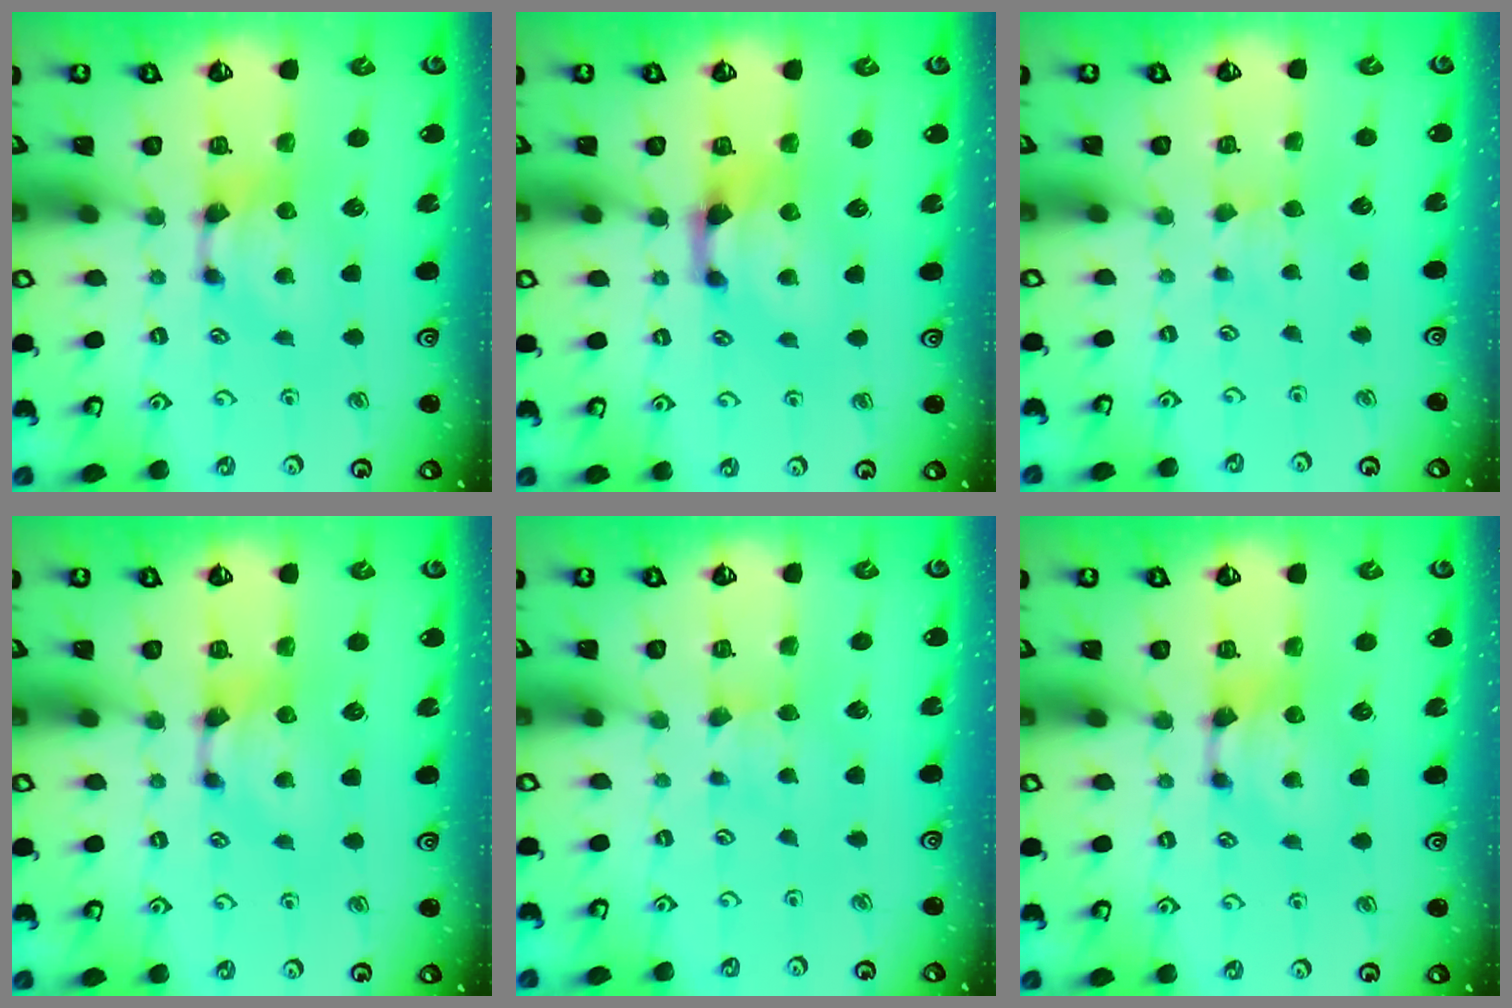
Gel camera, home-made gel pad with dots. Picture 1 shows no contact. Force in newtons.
{"total": 1.5, "press": 0.7, "slide": 1.3}
{"total": 1.6, "press": 1.5, "slide": 0.5}
{"total": 0.0}
{"total": 2.6, "press": 2.6, "slide": 0.5}
{"total": 0.0}